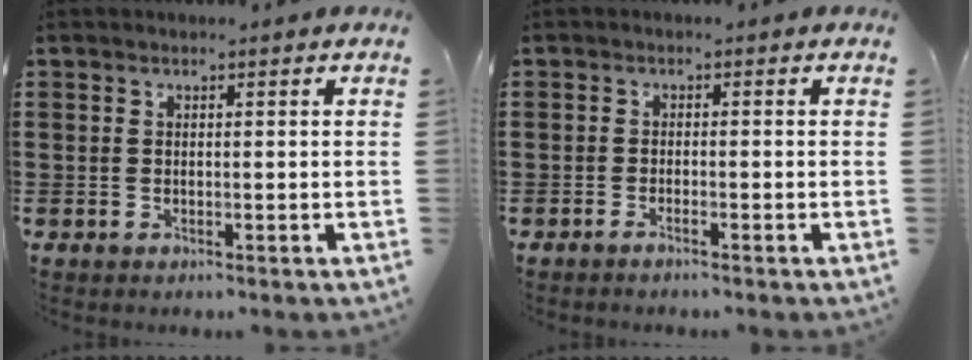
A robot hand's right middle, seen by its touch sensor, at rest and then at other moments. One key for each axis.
{"total": 0.9, "fx": -0.7, "fy": 0.0, "fz": 0.6, "tx": -0.010, "ty": -0.002, "tz": -0.013}